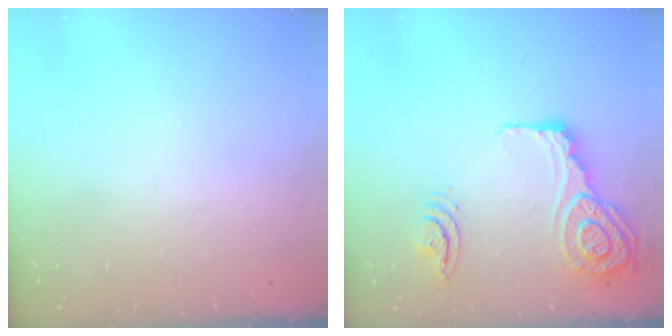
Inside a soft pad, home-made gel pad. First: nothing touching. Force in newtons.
{"total": 18.9, "press": 18.6, "slide": 3.2}